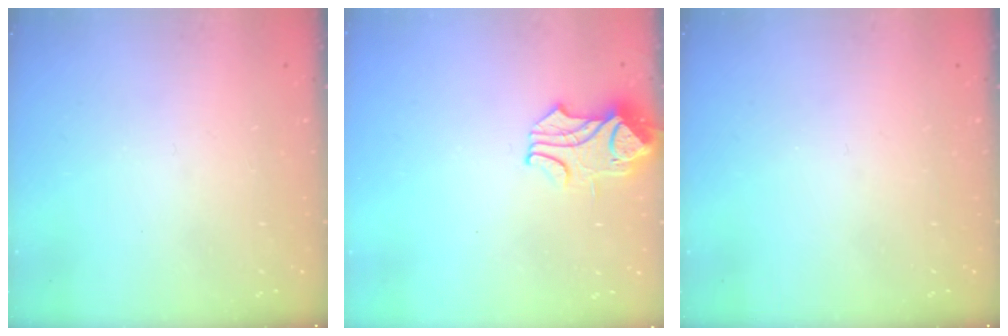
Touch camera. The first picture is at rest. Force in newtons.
{"total": 0.6, "press": 0.1, "slide": 0.6}
{"total": 0.0}